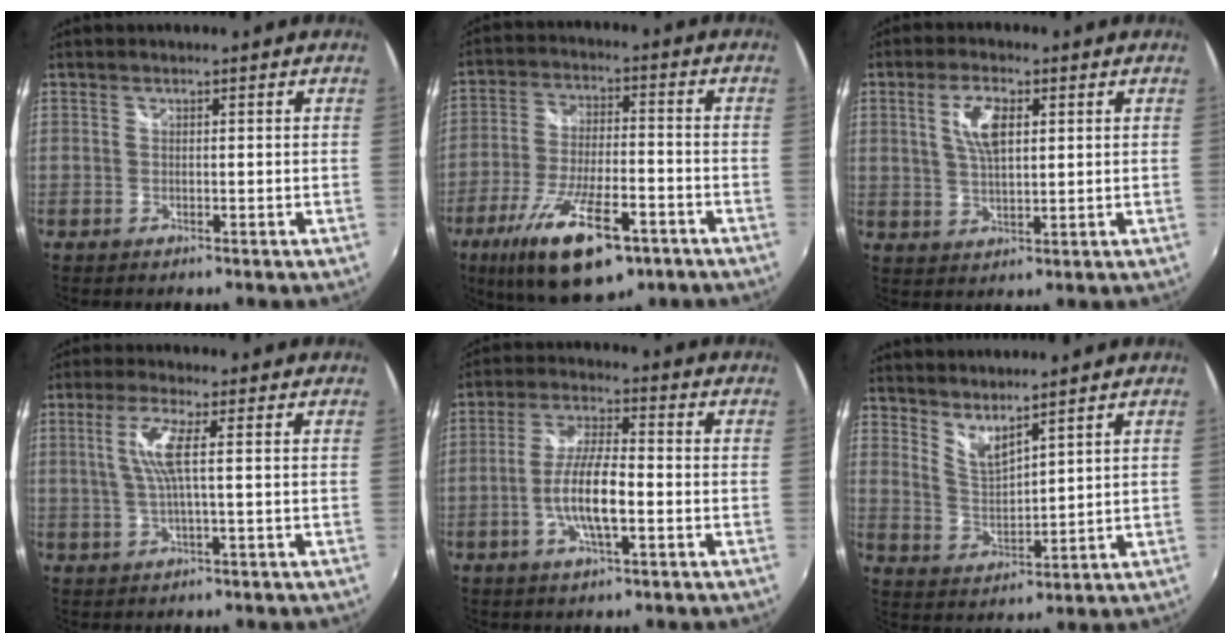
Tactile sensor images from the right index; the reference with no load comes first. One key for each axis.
{"total": 18.3, "fx": -10.5, "fy": 6.5, "fz": 13.5, "tx": -0.262, "ty": -0.035, "tz": -0.174}
{"total": 6.6, "fx": 2.0, "fy": 2.8, "fz": 5.6, "tx": -0.106, "ty": 0.006, "tz": 0.039}
{"total": 5.7, "fx": 0.8, "fy": -0.1, "fz": 5.7, "tx": -0.114, "ty": -0.002, "tz": 0.021}
{"total": 9.3, "fx": -2.7, "fy": 2.2, "fz": 8.7, "tx": -0.175, "ty": 0.001, "tz": -0.050}
{"total": 6.3, "fx": 5.5, "fy": 1.1, "fz": 3.0, "tx": -0.052, "ty": -0.009, "tz": 0.106}